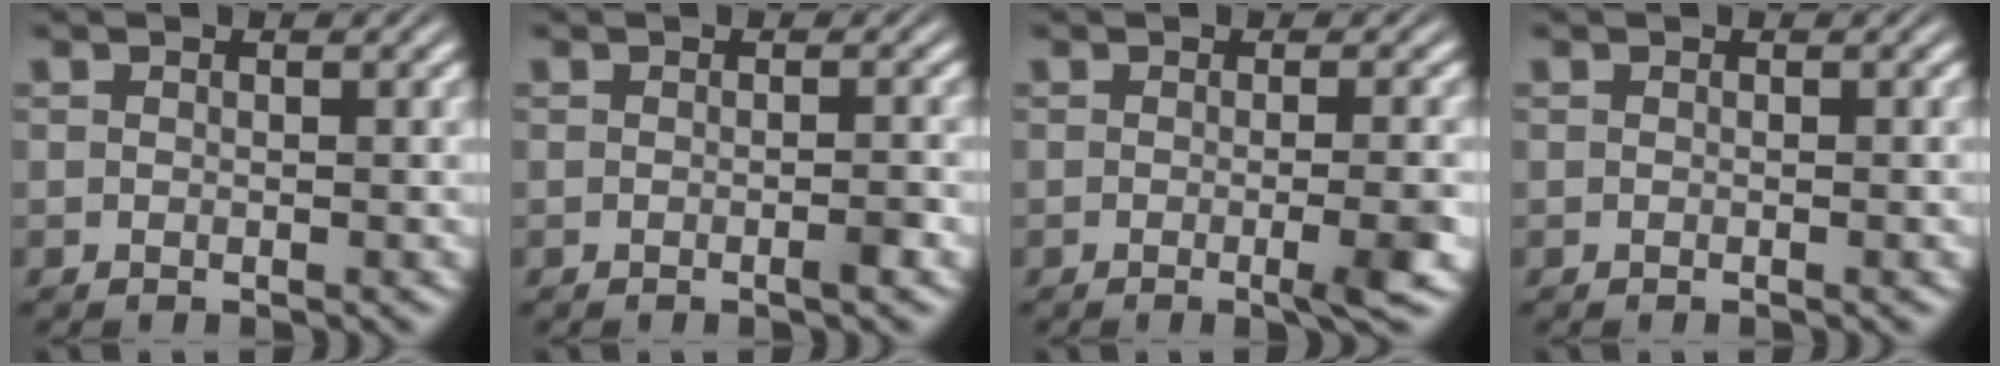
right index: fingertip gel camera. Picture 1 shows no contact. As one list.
[{"total": 0.9, "force": [-0.5, 0.0, 0.7], "torque": [-0.013, 0.003, -0.011]}, {"total": 3.0, "force": [-0.9, 0.0, 2.9], "torque": [-0.039, -0.001, -0.017]}, {"total": 0.0}]